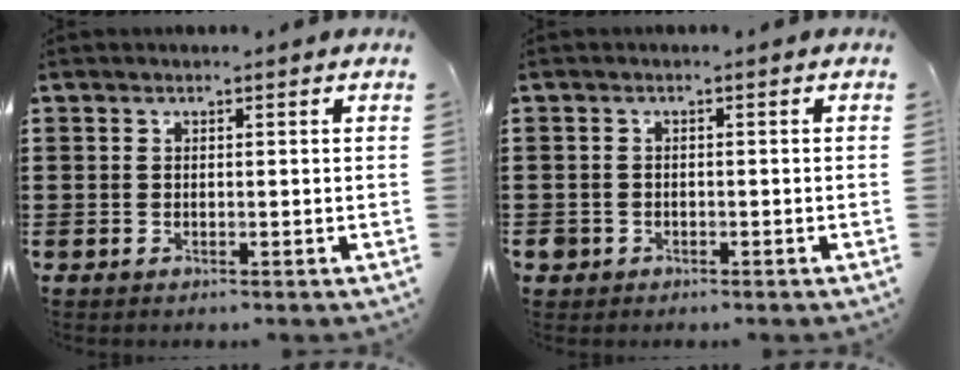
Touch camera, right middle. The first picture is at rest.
{"total": 1.2, "force": [-0.7, 0.9, 0.1], "torque": [-0.006, 0.003, -0.018]}